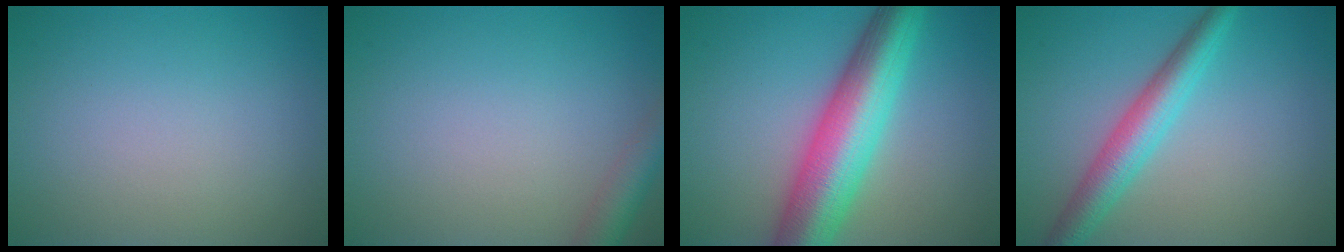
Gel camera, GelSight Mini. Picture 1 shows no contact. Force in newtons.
{"total": 2.7, "press": 2.7, "slide": 0.1}
{"total": 9.8, "press": 9.8, "slide": 0.2}
{"total": 4.4, "press": 4.4, "slide": 0.1}